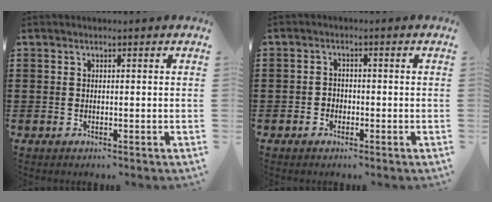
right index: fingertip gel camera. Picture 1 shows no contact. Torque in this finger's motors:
{"motor_torque": [-0.97, 1.17, 0.01, 0.00]}